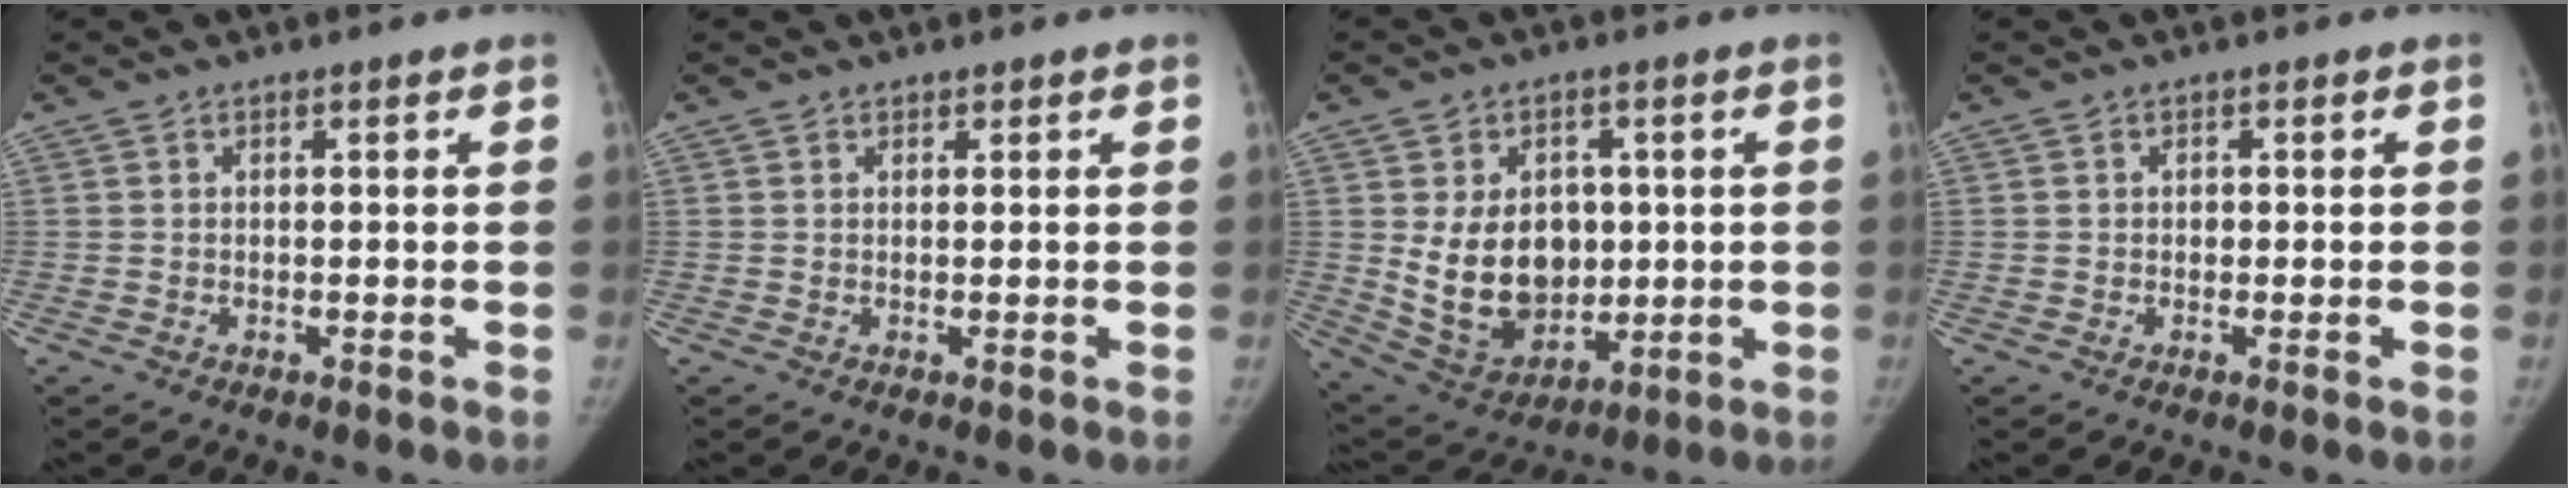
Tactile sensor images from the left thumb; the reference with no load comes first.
{"total": 0.5, "force": [0.4, 0.2, 0.0], "torque": [0.001, -0.003, 0.006]}
{"total": 14.8, "force": [1.1, 11.0, 9.9], "torque": [-0.122, -0.014, 0.046]}
{"total": 0.6, "force": [0.0, 0.6, 0.3], "torque": [0.002, 0.002, -0.003]}